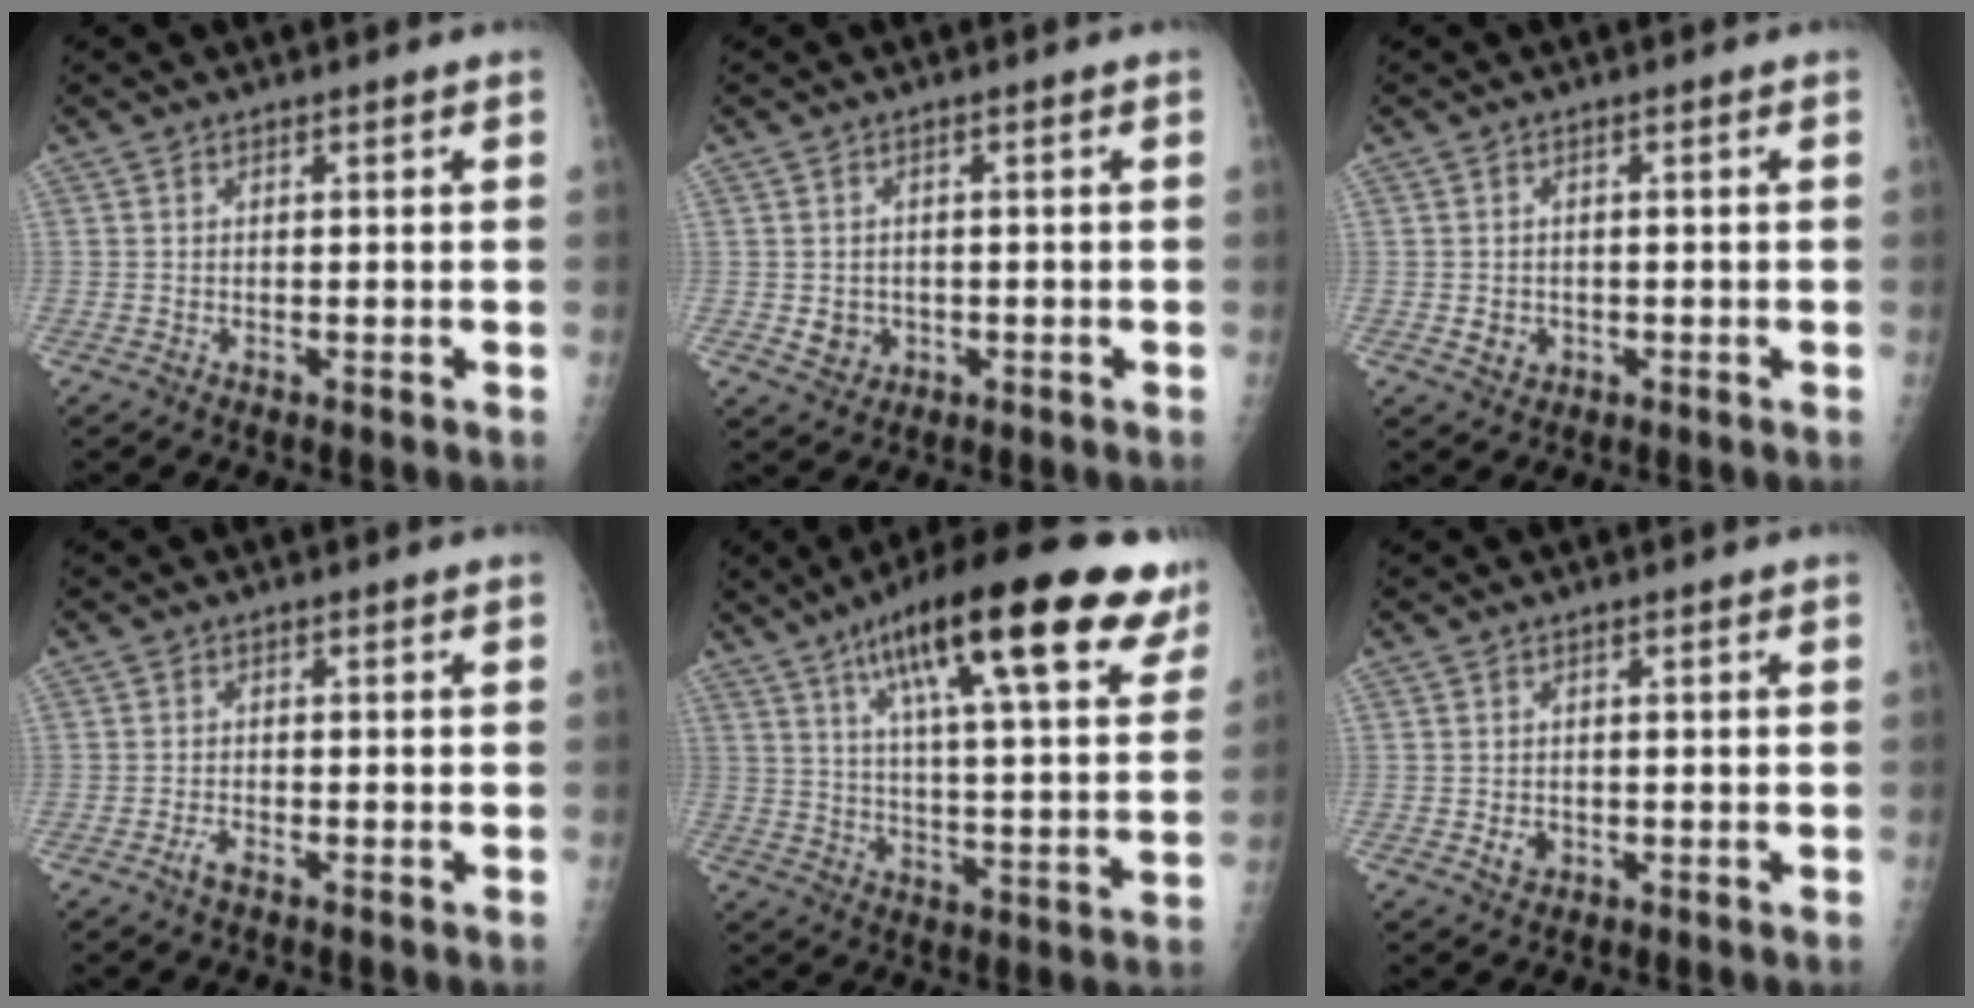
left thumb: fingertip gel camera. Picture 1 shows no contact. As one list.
[{"total": 3.4, "force": [-0.5, 3.1, 1.3], "torque": [-0.008, 0.002, 0.001]}, {"total": 2.7, "force": [-0.5, 2.4, 1.1], "torque": [-0.008, 0.002, -0.001]}, {"total": 1.9, "force": [-1.3, 0.8, 1.2], "torque": [-0.029, 0.004, -0.026]}, {"total": 26.8, "force": [15.3, 6.7, 20.9], "torque": [-0.293, -0.024, 0.224]}, {"total": 2.3, "force": [-0.5, 1.9, 1.1], "torque": [-0.009, 0.002, -0.003]}]